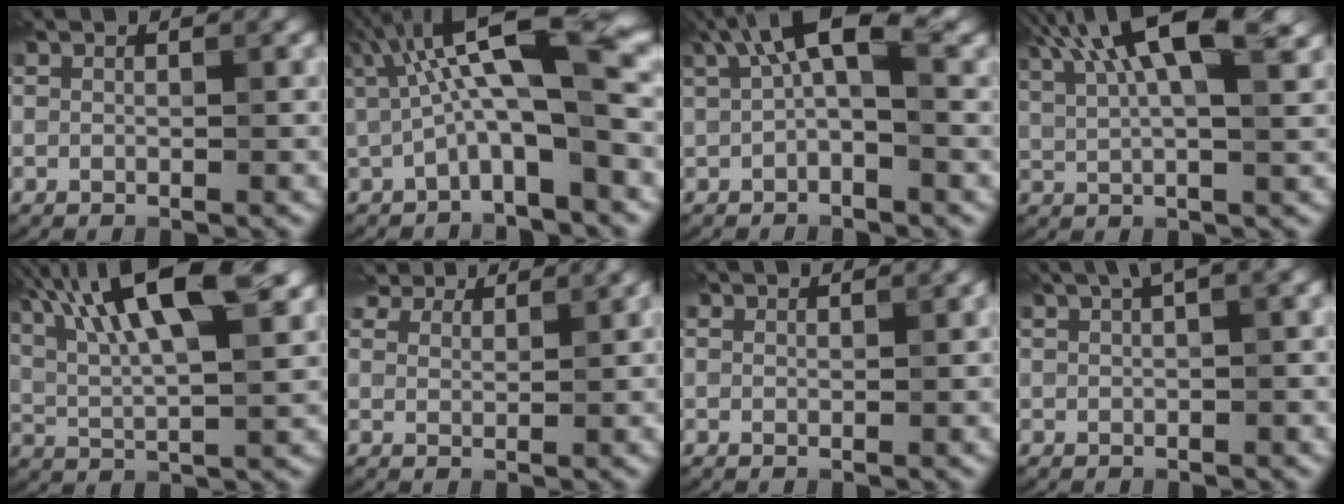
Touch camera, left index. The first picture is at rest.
{"total": 9.3, "force": [1.4, 2.4, 8.9], "torque": [-0.142, 0.017, 0.014]}
{"total": 5.2, "force": [1.6, 1.8, 4.7], "torque": [-0.077, 0.012, 0.017]}
{"total": 10.1, "force": [5.0, 3.1, 8.3], "torque": [-0.137, 0.025, 0.075]}
{"total": 11.4, "force": [5.1, 3.1, 9.7], "torque": [-0.163, 0.015, 0.081]}
{"total": 5.2, "force": [4.3, 2.2, 2.0], "torque": [-0.048, 0.009, 0.072]}
{"total": 0.8, "force": [0.7, 0.2, 0.2], "torque": [-0.003, -0.001, 0.010]}
{"total": 3.5, "force": [1.8, 0.7, 2.9], "torque": [-0.039, 0.013, 0.028]}